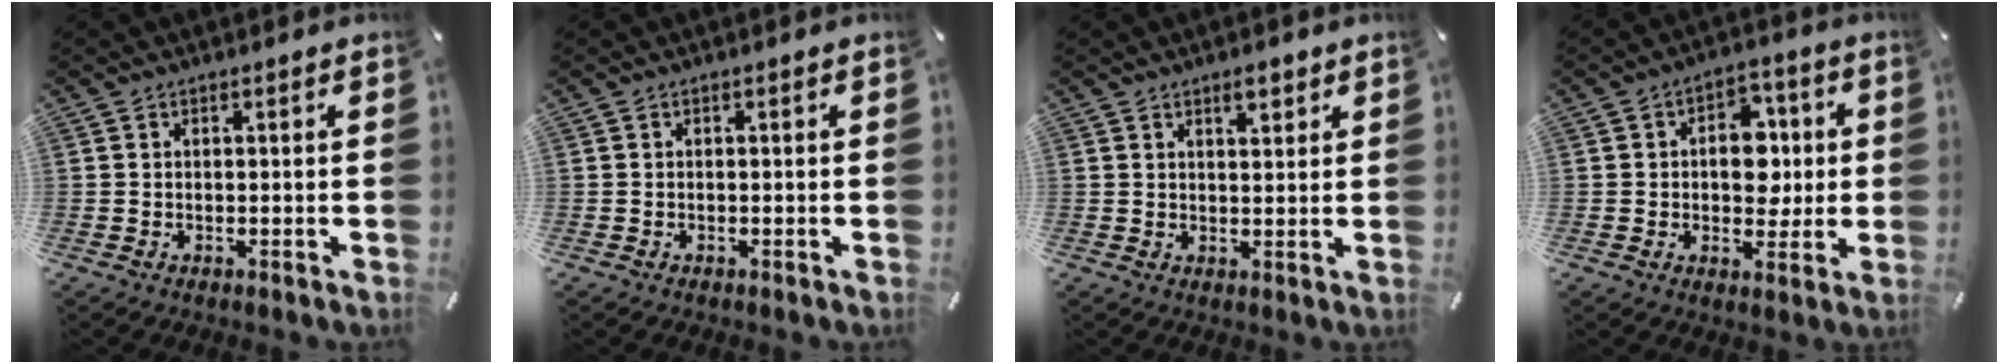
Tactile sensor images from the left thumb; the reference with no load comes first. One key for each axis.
{"total": 0.0}
{"total": 3.7, "fx": 2.6, "fy": 1.5, "fz": 2.2, "tx": -0.023, "ty": -0.009, "tz": 0.040}
{"total": 9.7, "fx": 0.6, "fy": 7.1, "fz": 6.5, "tx": -0.083, "ty": 0.004, "tz": 0.007}